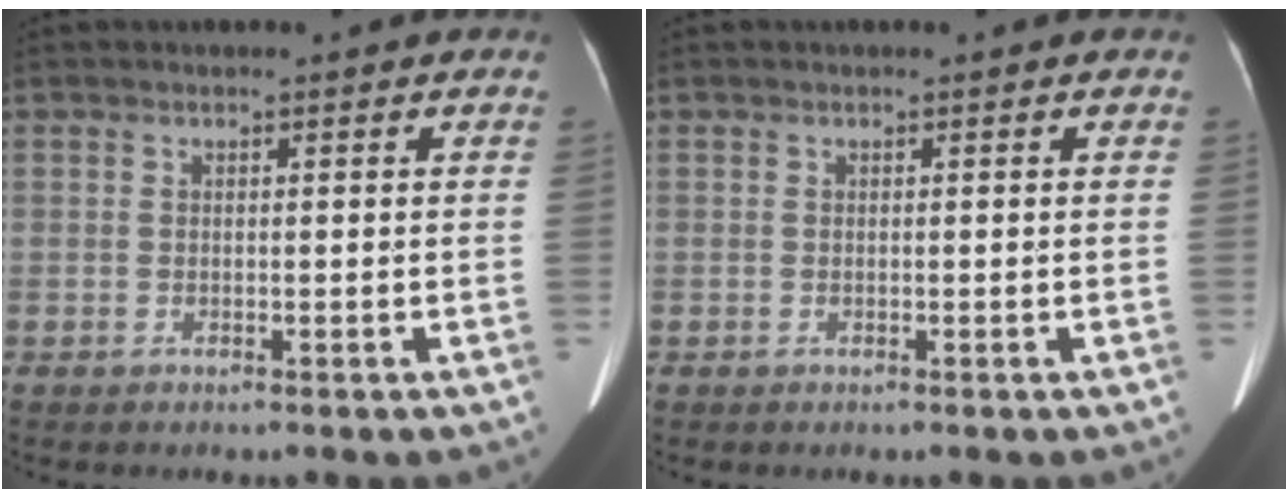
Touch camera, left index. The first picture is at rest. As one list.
[{"total": 0.0}]